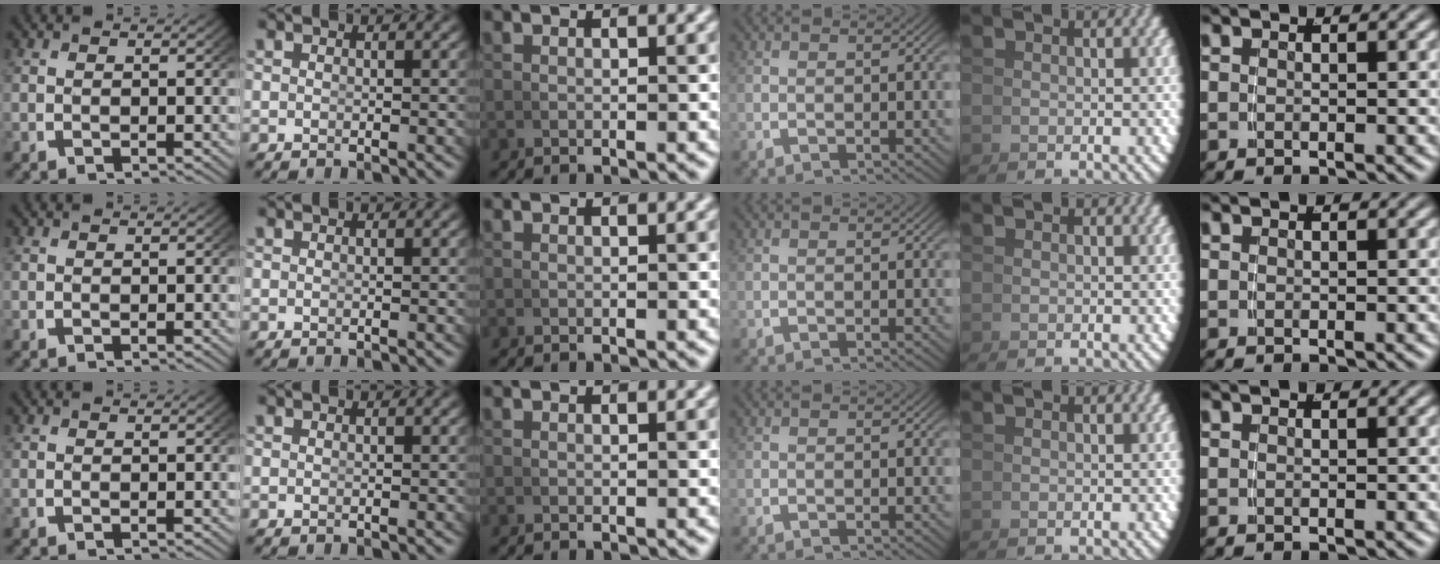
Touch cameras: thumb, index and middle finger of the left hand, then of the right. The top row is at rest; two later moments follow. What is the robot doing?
{"motion": "lift_and_place", "object": "dispenser bottle"}